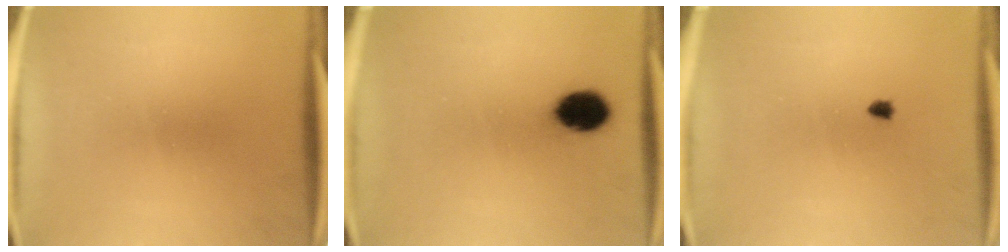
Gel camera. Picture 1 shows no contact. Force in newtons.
{"total": 7.9}
{"total": 0.6}